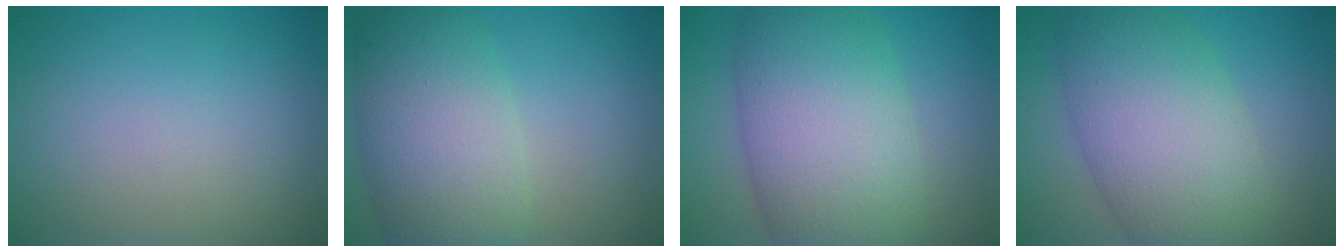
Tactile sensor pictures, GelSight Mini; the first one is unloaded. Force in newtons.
{"total": 8.7, "press": 8.7, "slide": 0.5}
{"total": 11.8, "press": 11.8, "slide": 0.3}
{"total": 9.9, "press": 9.9, "slide": 0.5}